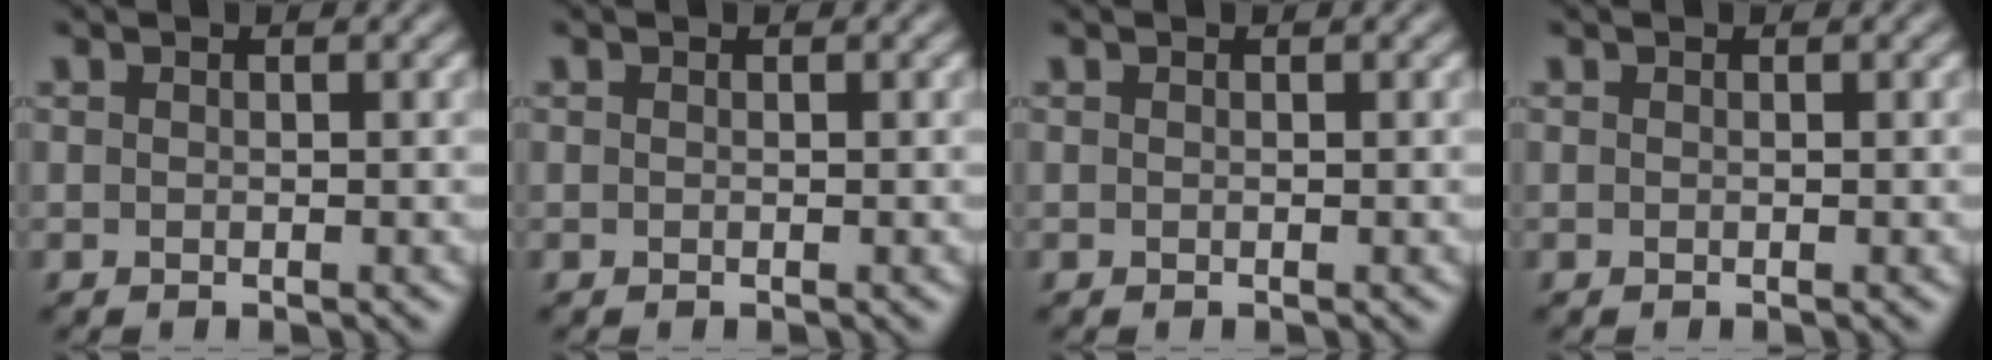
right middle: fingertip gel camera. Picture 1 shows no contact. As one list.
[{"total": 0.0}, {"total": 0.0}, {"total": 0.0}]